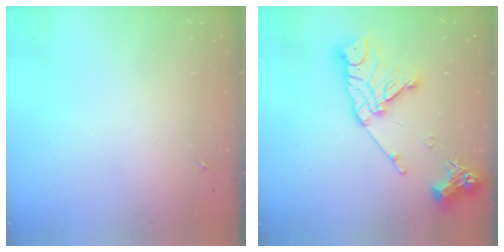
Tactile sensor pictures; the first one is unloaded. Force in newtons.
{"total": 17.2, "press": 17.1, "slide": 1.8}